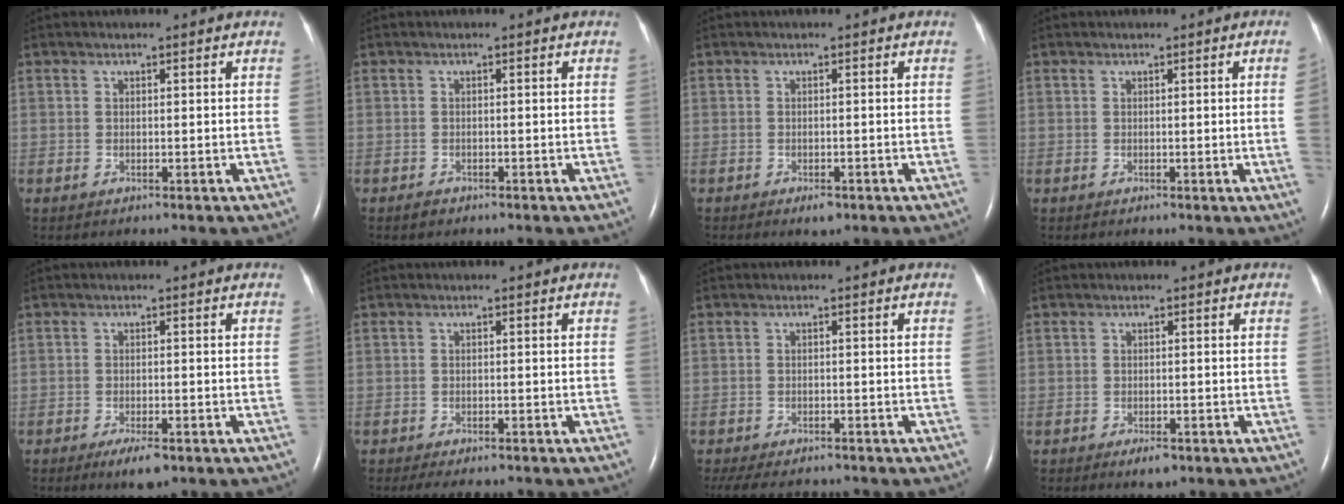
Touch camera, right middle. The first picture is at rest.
{"total": 0.7, "force": [-0.5, 0.4, 0.1], "torque": [-0.006, 0.000, -0.009]}
{"total": 1.3, "force": [-0.8, 0.6, 0.8], "torque": [-0.016, 0.000, -0.005]}
{"total": 2.3, "force": [-0.1, -1.0, 2.1], "torque": [-0.026, -0.003, 0.001]}
{"total": 3.2, "force": [-2.0, 0.8, 2.4], "torque": [-0.047, -0.004, -0.028]}
{"total": 4.6, "force": [-3.8, 1.4, 2.1], "torque": [-0.031, -0.007, -0.048]}
{"total": 8.5, "force": [-7.5, 2.3, 3.4], "torque": [-0.062, -0.010, -0.103]}
{"total": 1.8, "force": [-1.1, 0.6, 1.2], "torque": [-0.026, -0.002, -0.012]}